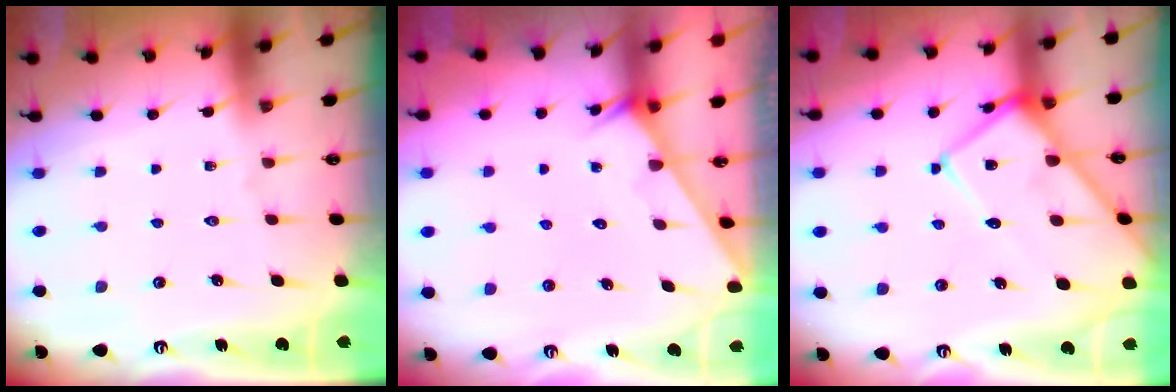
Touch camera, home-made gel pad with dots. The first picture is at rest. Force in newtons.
{"total": 1.8, "press": 1.8, "slide": 0.1}
{"total": 13.6, "press": 13.5, "slide": 1.5}